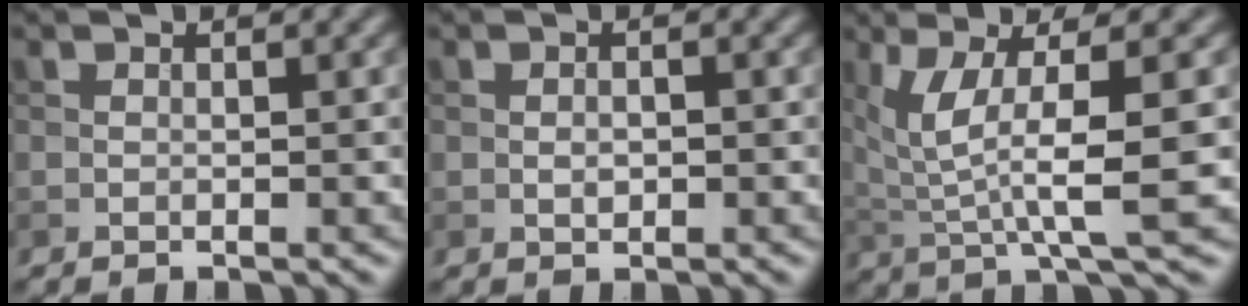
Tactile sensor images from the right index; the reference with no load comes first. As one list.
[{"total": 1.1, "force": [-0.2, 0.7, 0.9], "torque": [-0.016, 0.000, -0.005]}, {"total": 6.9, "force": [1.0, 1.7, 6.6], "torque": [-0.136, -0.003, 0.025]}]